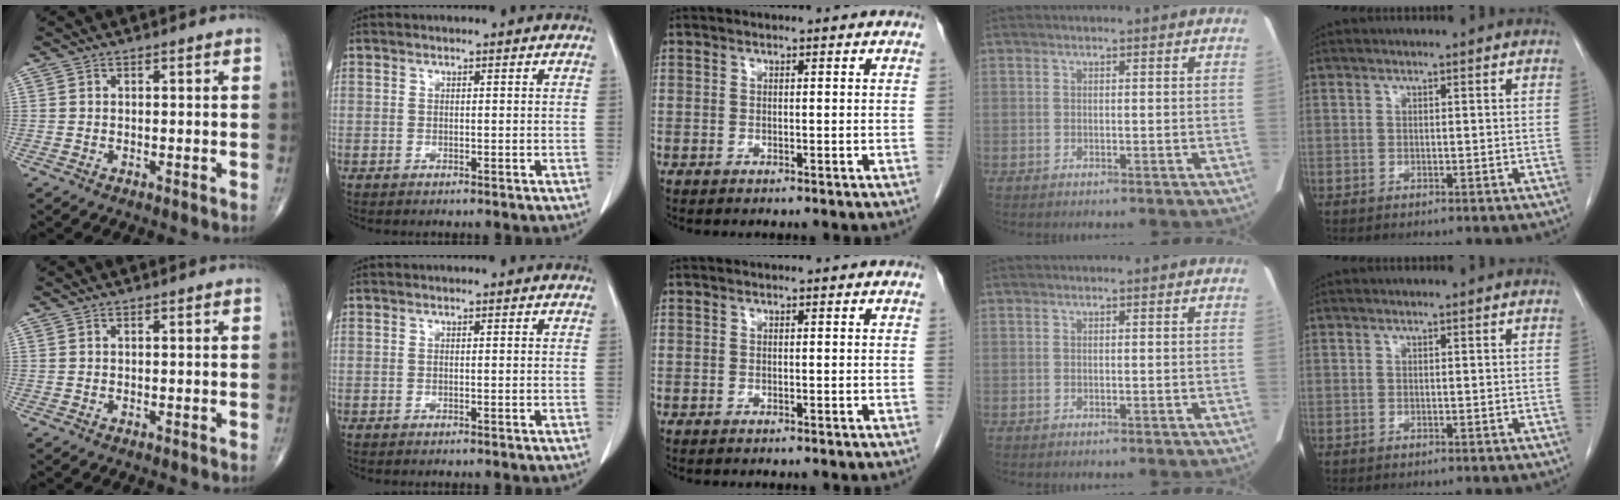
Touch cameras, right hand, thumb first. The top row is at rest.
{}